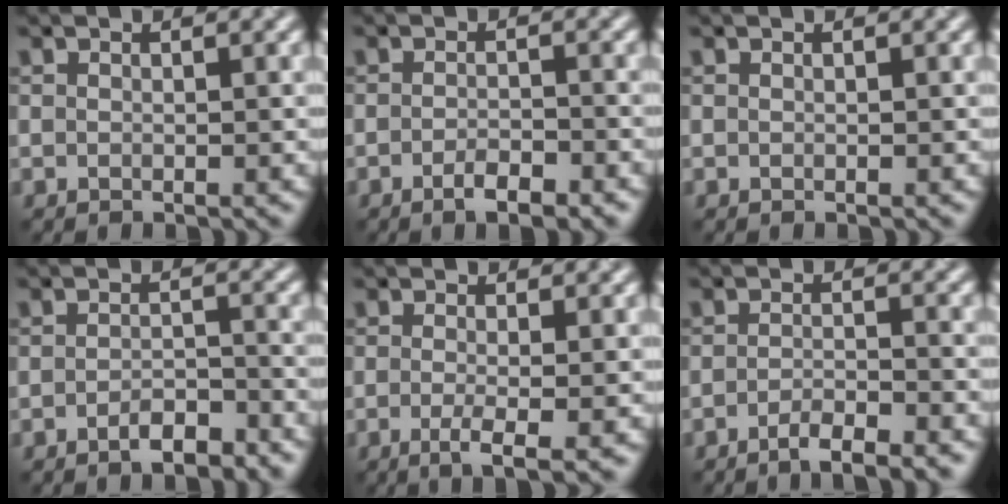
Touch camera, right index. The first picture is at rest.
{"total": 2.5, "force": [-1.5, 0.7, 1.9], "torque": [-0.031, -0.001, -0.025]}
{"total": 0.0}
{"total": 2.6, "force": [-1.8, 0.9, 1.7], "torque": [-0.024, 0.005, -0.032]}
{"total": 3.0, "force": [-0.7, 0.8, 2.8], "torque": [-0.048, -0.009, -0.014]}
{"total": 2.9, "force": [-2.0, 0.6, 2.0], "torque": [-0.028, 0.002, -0.044]}